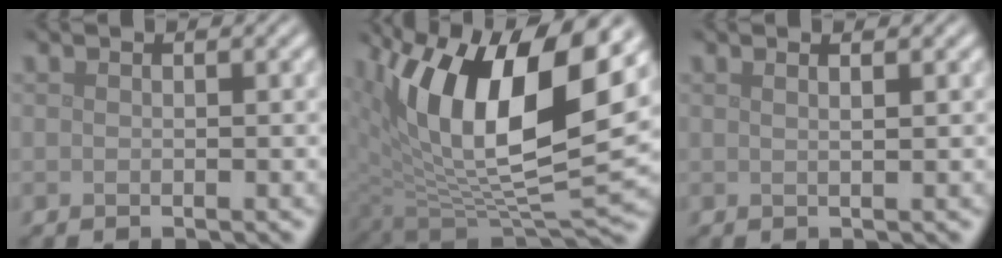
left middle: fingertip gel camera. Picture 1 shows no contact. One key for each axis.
{"total": 15.2, "fx": 6.0, "fy": 6.2, "fz": 12.5, "tx": -0.221, "ty": 0.003, "tz": 0.102}
{"total": 2.0, "fx": 1.1, "fy": 0.9, "fz": 1.5, "tx": 0.001, "ty": 0.001, "tz": -0.009}